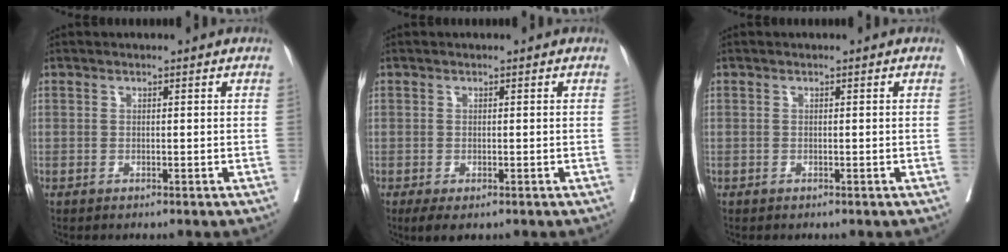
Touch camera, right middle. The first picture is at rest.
{"total": 2.6, "force": [-1.4, 1.2, 1.8], "torque": [-0.035, -0.008, -0.016]}
{"total": 0.0}